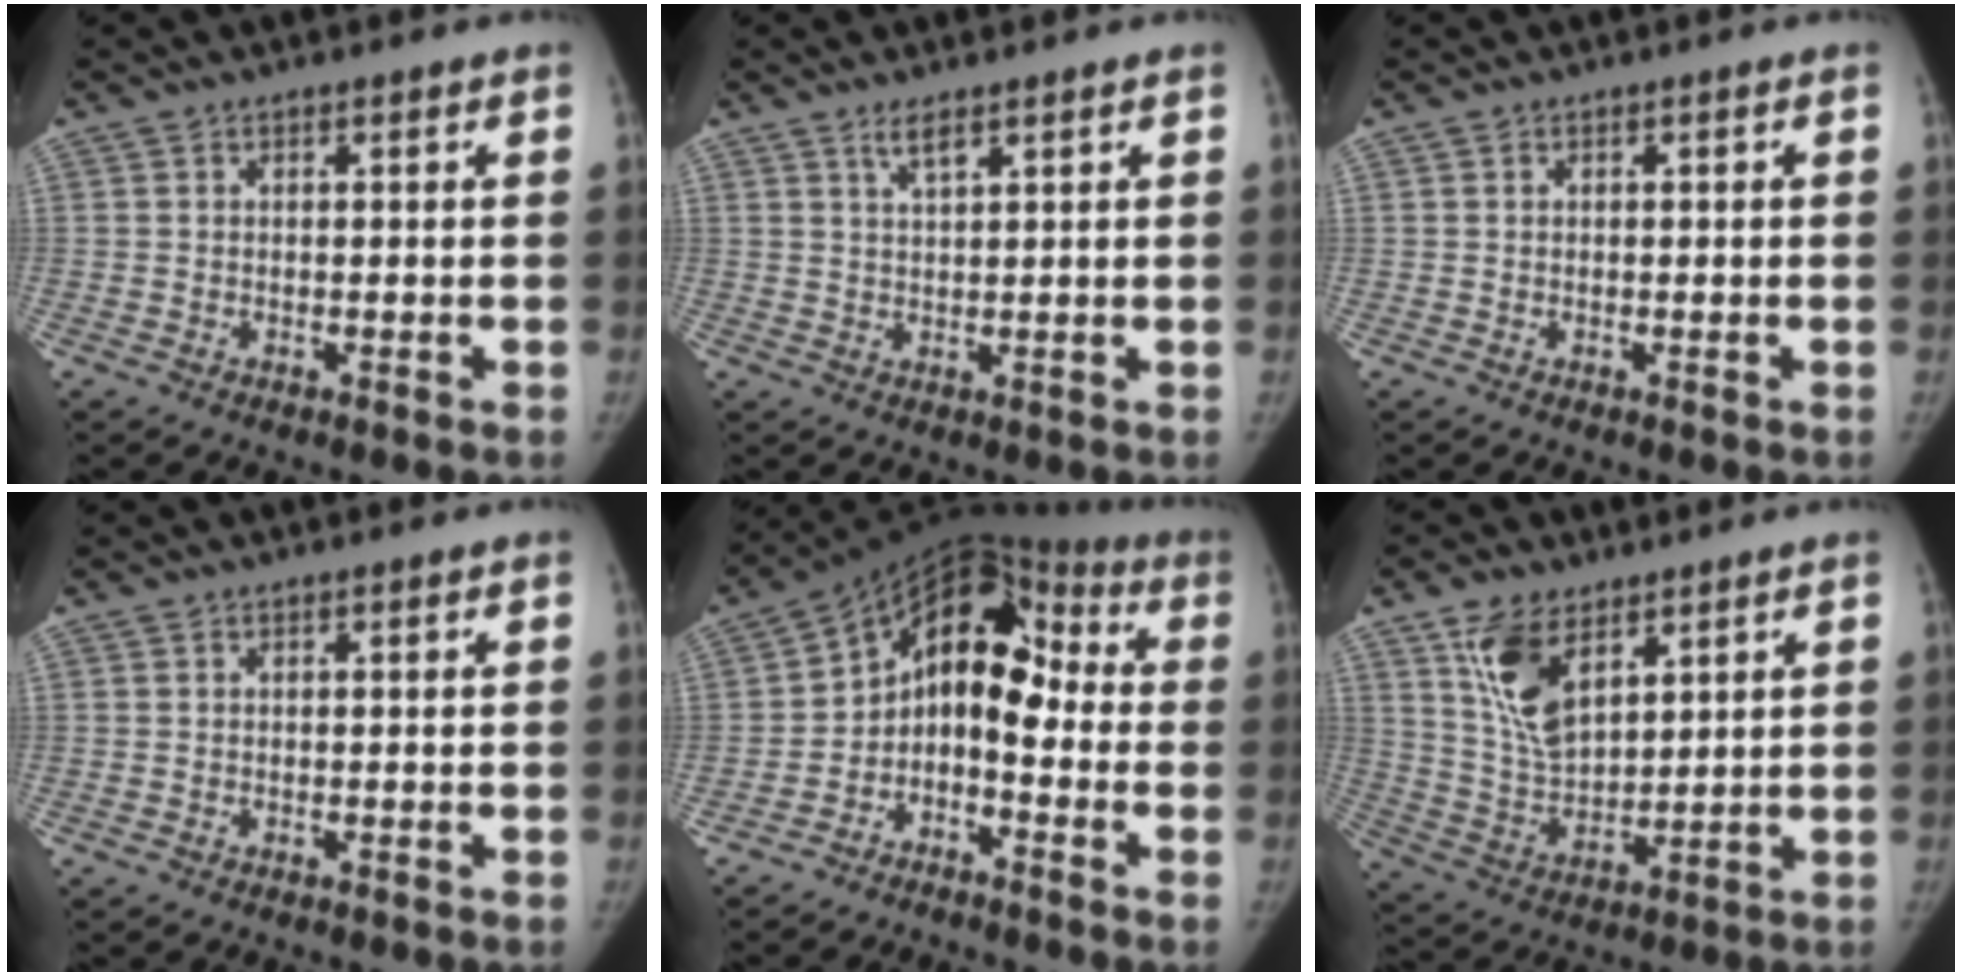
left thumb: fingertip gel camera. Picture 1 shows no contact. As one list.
[{"total": 2.6, "force": [1.8, 0.4, 1.8], "torque": [-0.038, -0.009, 0.039]}, {"total": 0.0}, {"total": 0.0}, {"total": 12.4, "force": [-2.5, 8.6, 8.6], "torque": [-0.093, 0.090, -0.060]}, {"total": 11.4, "force": [6.1, 6.0, 7.5], "torque": [-0.122, -0.030, 0.129]}]